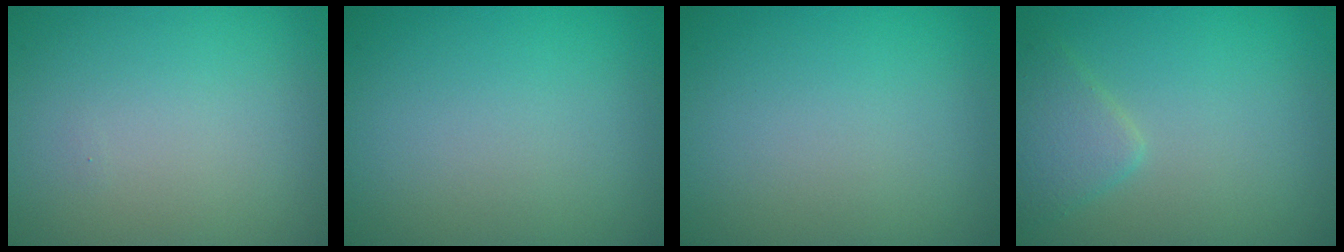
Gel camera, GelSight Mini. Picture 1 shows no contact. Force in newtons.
{"total": 0.0}
{"total": 0.0}
{"total": 2.3, "press": 2.3, "slide": 0.1}